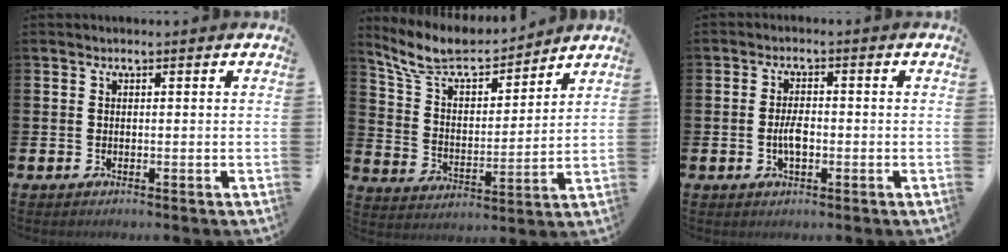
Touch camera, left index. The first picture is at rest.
{"total": 9.1, "force": [8.3, 2.5, 3.0], "torque": [-0.103, -0.046, 0.147]}
{"total": 3.2, "force": [-0.6, 1.5, 2.8], "torque": [-0.043, 0.000, -0.012]}